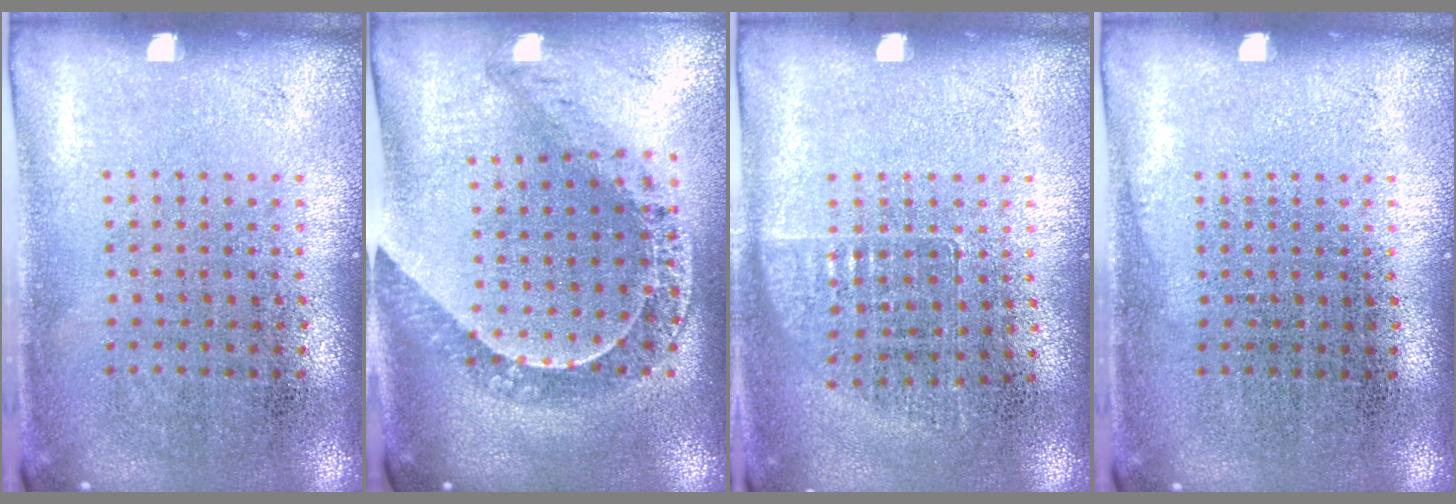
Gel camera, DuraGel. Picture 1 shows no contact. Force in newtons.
{"total": 1.2, "press": 1.1, "slide": 0.2}
{"total": 0.7, "press": 0.7, "slide": 0.1}
{"total": 0.0}